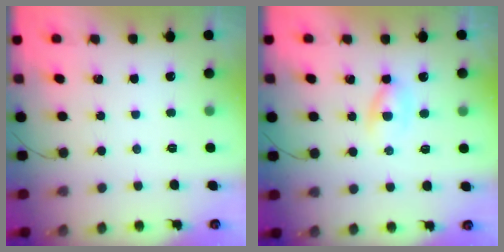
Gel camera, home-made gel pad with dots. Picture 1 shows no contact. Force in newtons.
{"total": 2.7, "press": 2.5, "slide": 1.1}